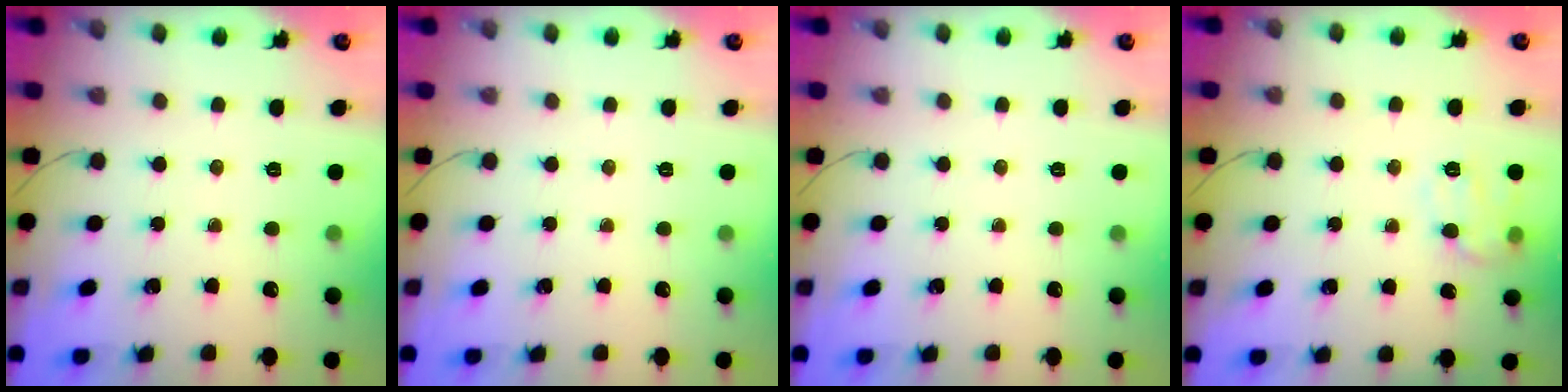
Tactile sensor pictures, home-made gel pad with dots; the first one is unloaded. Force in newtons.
{"total": 0.0}
{"total": 0.0}
{"total": 9.8, "press": 9.8, "slide": 0.0}